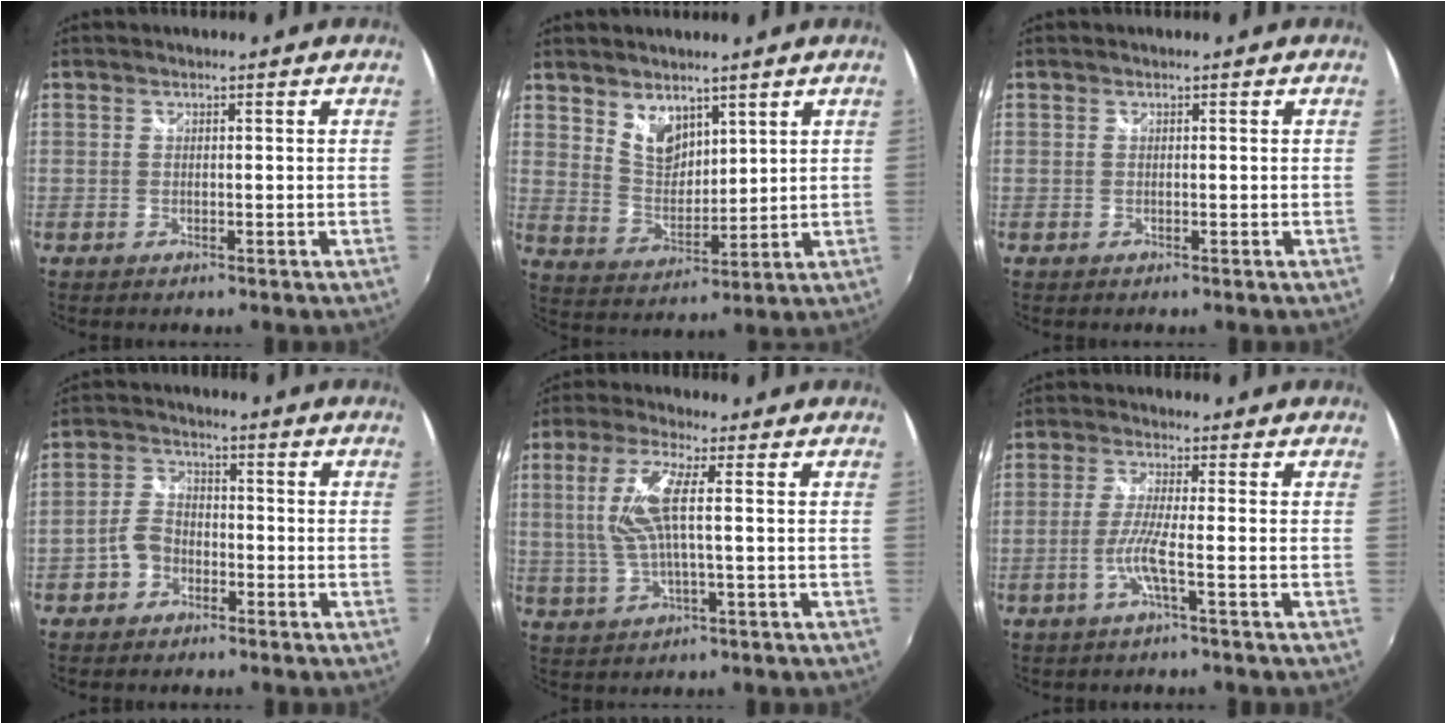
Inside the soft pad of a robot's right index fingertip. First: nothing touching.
{"total": 7.2, "force": [4.9, 4.1, 3.2], "torque": [-0.047, 0.000, 0.099]}
{"total": 0.0}
{"total": 4.9, "force": [-2.6, 3.6, 2.2], "torque": [-0.048, 0.017, -0.045]}
{"total": 8.7, "force": [0.7, 1.5, 8.6], "torque": [-0.175, 0.004, 0.020]}
{"total": 4.7, "force": [-1.9, -0.8, 4.2], "torque": [-0.095, -0.006, -0.038]}